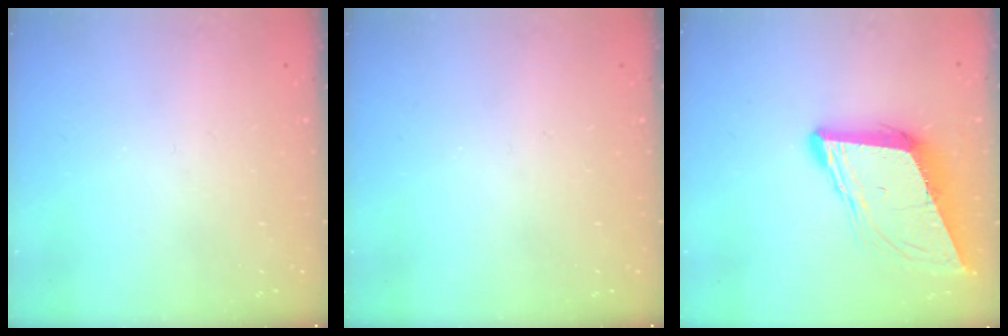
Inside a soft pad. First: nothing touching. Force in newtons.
{"total": 0.0}
{"total": 11.6, "press": 11.0, "slide": 3.8}